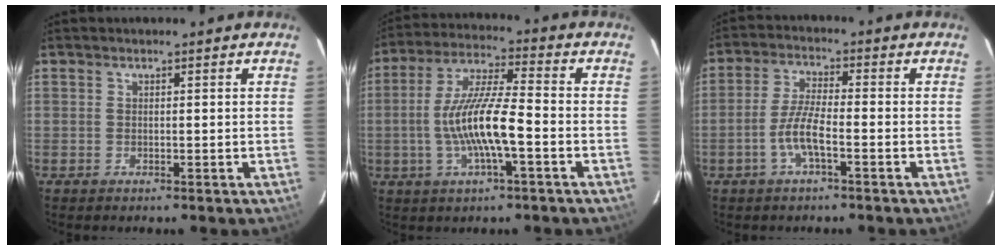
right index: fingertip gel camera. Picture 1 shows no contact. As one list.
[{"total": 12.4, "force": [-3.1, 1.8, 11.9], "torque": [-0.238, 0.002, -0.059]}, {"total": 6.1, "force": [-2.6, 1.0, 5.4], "torque": [-0.113, 0.003, -0.052]}]